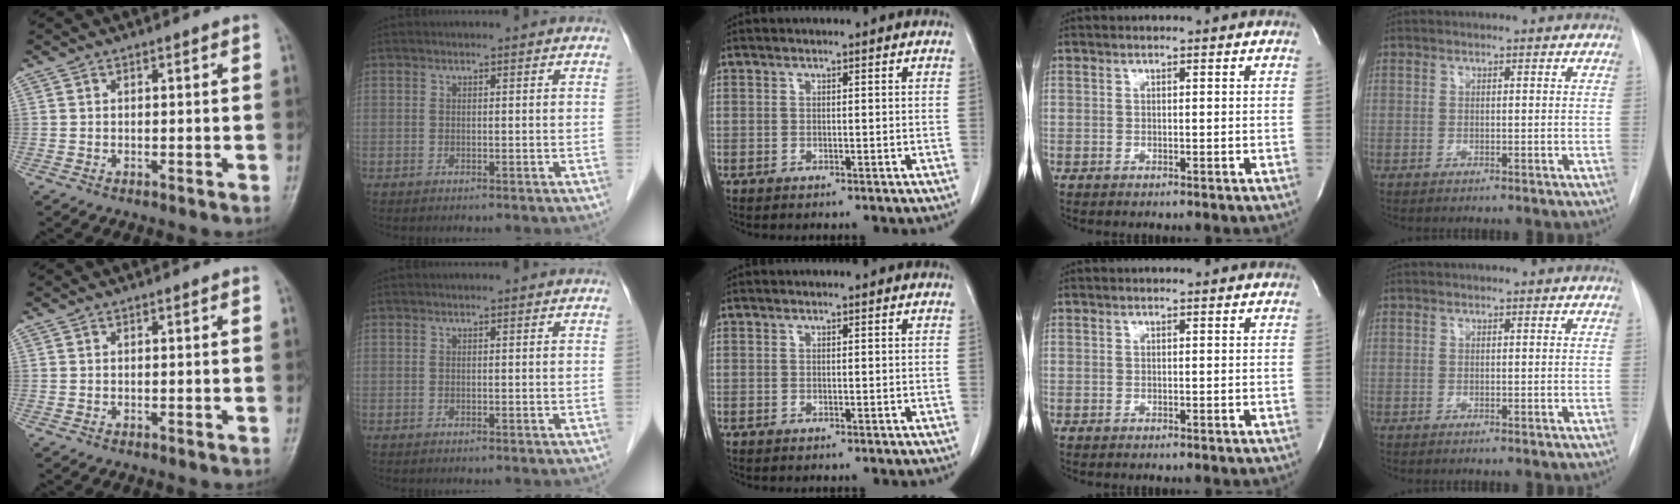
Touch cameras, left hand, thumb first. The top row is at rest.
{}